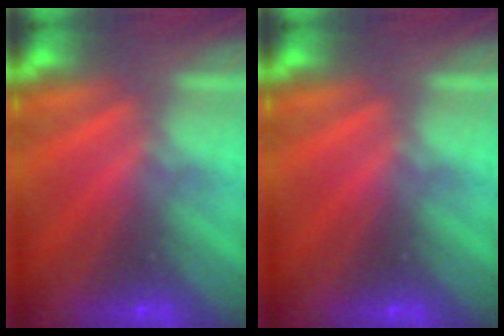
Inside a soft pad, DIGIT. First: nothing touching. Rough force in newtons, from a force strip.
{"total": 0.0}